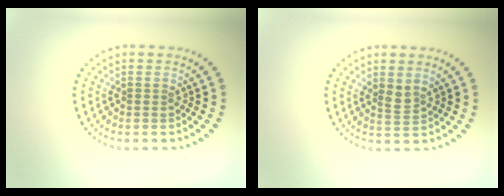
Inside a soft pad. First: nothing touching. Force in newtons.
{"total": 1.5, "press": 1.2, "slide": 0.9}